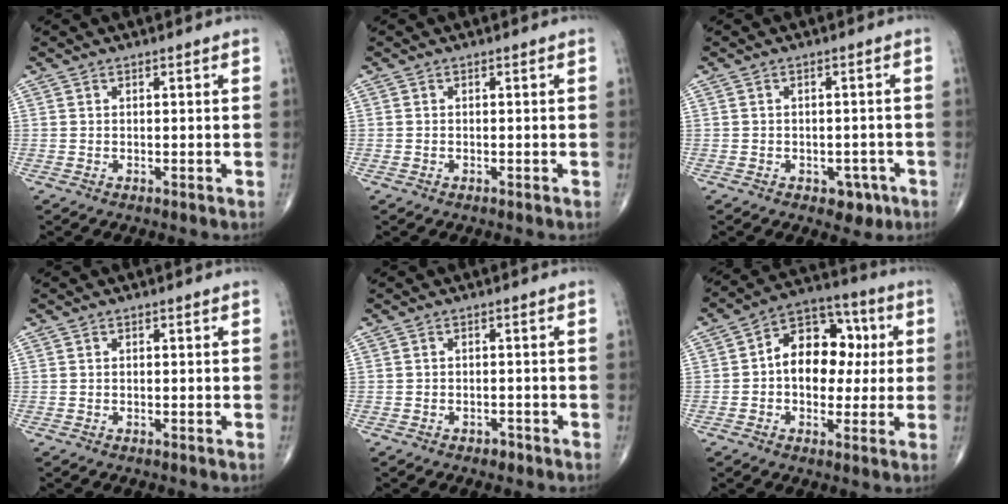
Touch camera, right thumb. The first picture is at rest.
{"total": 0.0}
{"total": 4.1, "force": [-2.0, 2.9, 2.1], "torque": [-0.006, 0.010, -0.021]}
{"total": 0.0}
{"total": 1.5, "force": [-1.1, 1.0, 0.5], "torque": [-0.006, 0.004, -0.016]}
{"total": 14.1, "force": [1.1, 9.9, 10.0], "torque": [-0.106, 0.028, 0.007]}